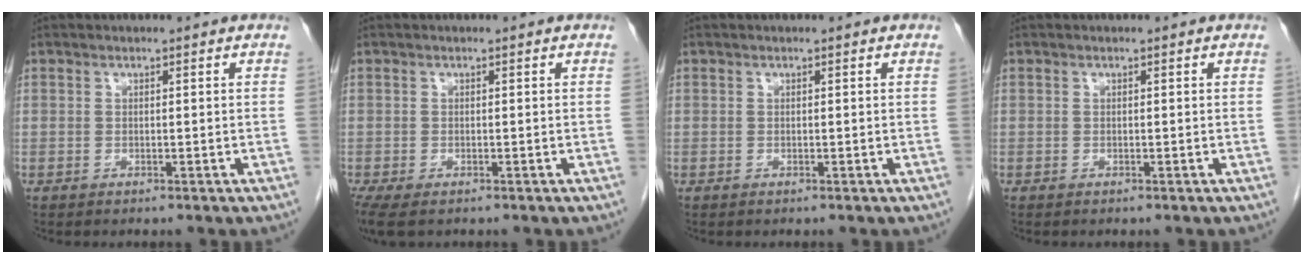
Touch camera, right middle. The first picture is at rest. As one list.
[{"total": 4.8, "force": [-3.3, 2.0, 2.9], "torque": [-0.061, -0.016, -0.054]}, {"total": 0.0}, {"total": 0.0}]